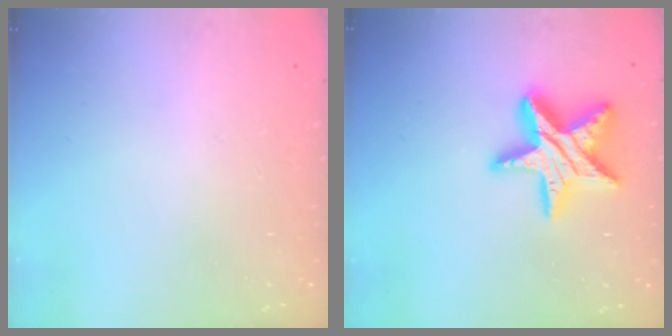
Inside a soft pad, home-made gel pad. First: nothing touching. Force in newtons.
{"total": 16.3, "press": 16.3, "slide": 1.1}